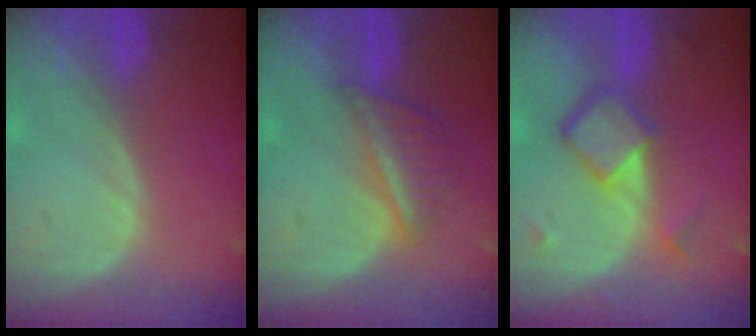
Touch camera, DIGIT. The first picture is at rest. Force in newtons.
{"total": 5.7, "press": 5.1, "slide": 2.5}
{"total": 6.6, "press": 5.7, "slide": 3.3}